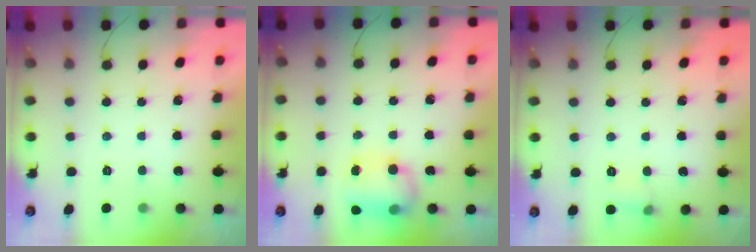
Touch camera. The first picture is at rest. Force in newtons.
{"total": 11.9, "press": 9.5, "slide": 7.1}
{"total": 5.4, "press": 5.1, "slide": 1.8}